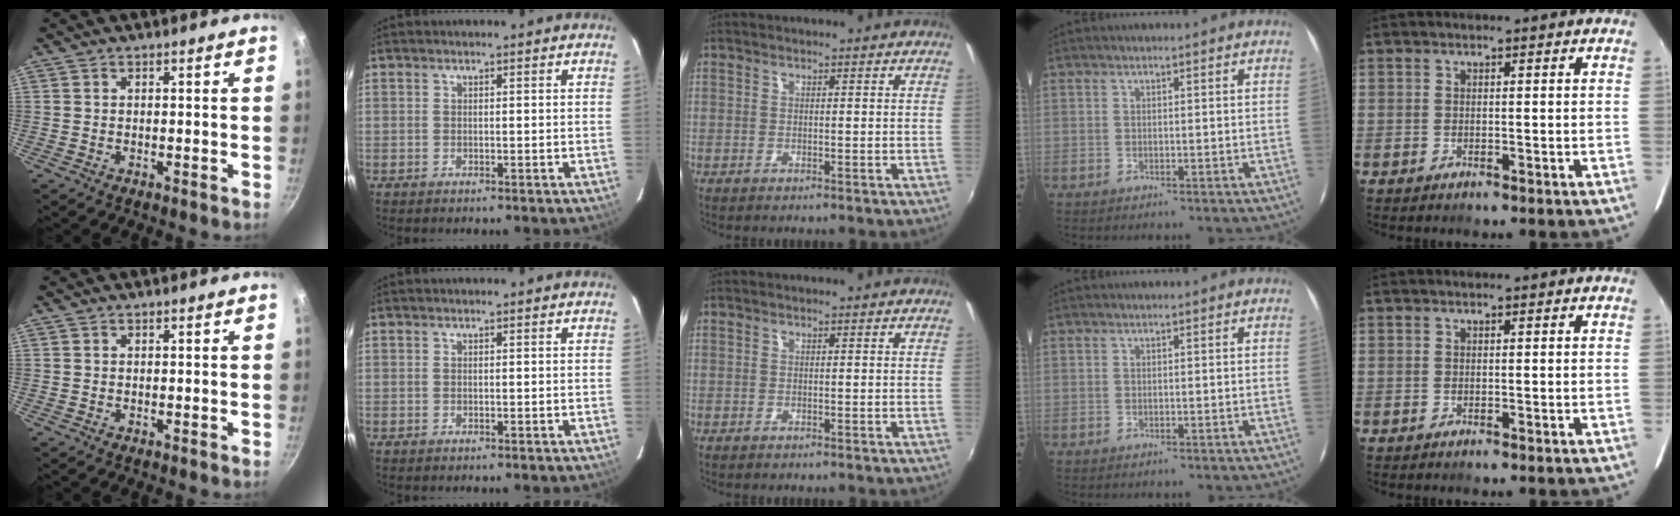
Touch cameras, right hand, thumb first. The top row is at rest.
{}